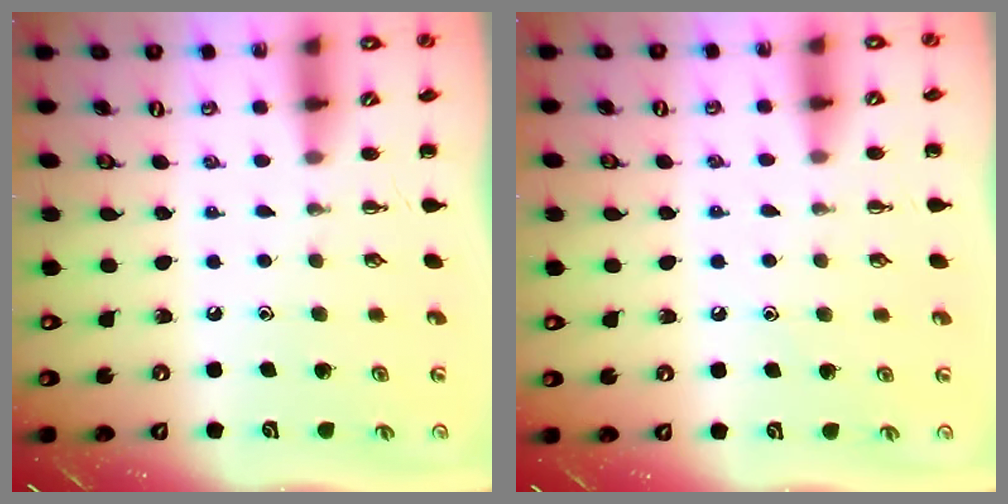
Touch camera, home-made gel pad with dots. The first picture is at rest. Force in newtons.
{"total": 5.7, "press": 5.4, "slide": 1.9}